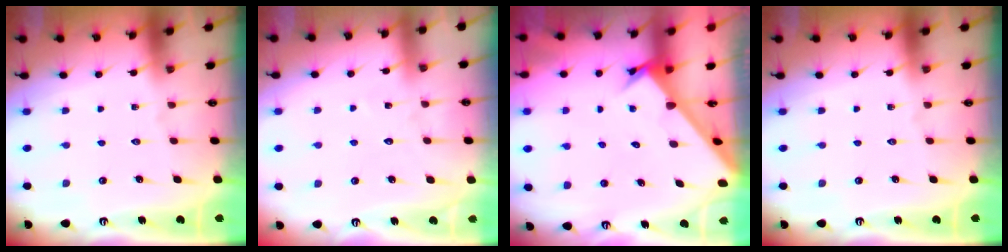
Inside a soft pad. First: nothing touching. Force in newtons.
{"total": 4.8, "press": 4.8, "slide": 0.5}
{"total": 2.6, "press": 2.6, "slide": 0.3}
{"total": 0.0}